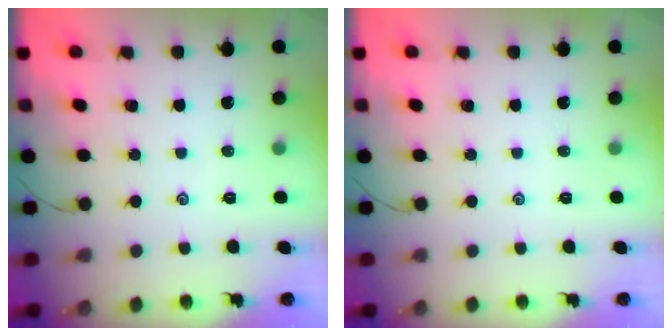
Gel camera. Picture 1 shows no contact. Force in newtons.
{"total": 0.0}